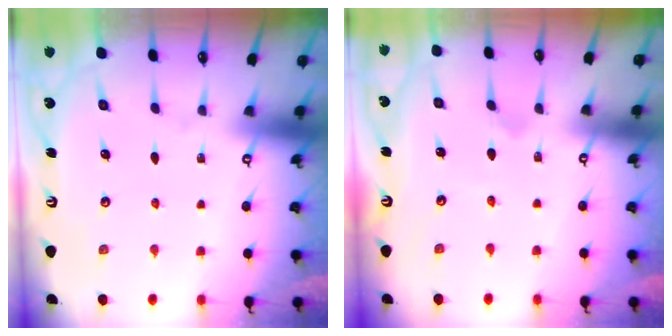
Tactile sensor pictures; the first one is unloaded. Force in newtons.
{"total": 0.6, "press": 0.6, "slide": 0.0}